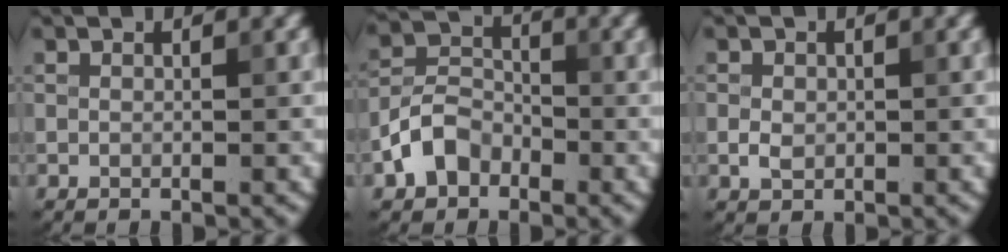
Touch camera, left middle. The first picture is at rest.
{"total": 3.9, "force": [-2.2, 2.8, 1.7], "torque": [-0.033, 0.007, -0.050]}
{"total": 1.4, "force": [-0.1, 1.1, 0.8], "torque": [-0.016, -0.002, -0.003]}